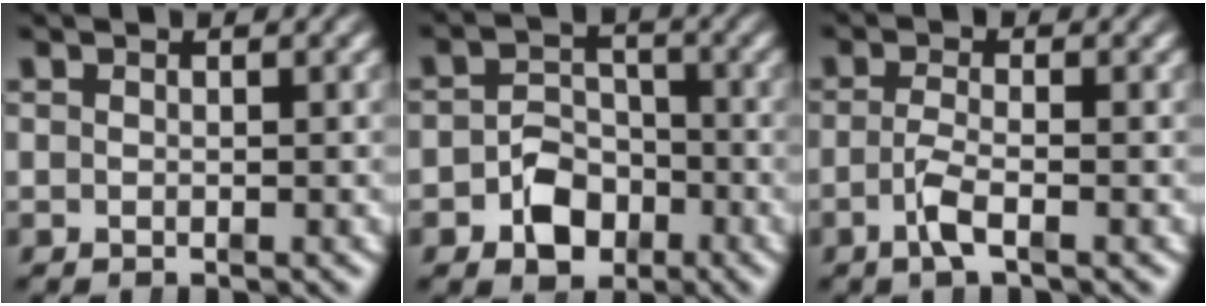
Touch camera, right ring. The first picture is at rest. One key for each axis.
{"total": 4.4, "fx": -2.1, "fy": 3.4, "fz": 1.9, "tx": -0.021, "ty": -0.015, "tz": -0.034}
{"total": 2.5, "fx": -1.5, "fy": 0.0, "fz": 2.0, "tx": -0.045, "ty": -0.014, "tz": -0.022}